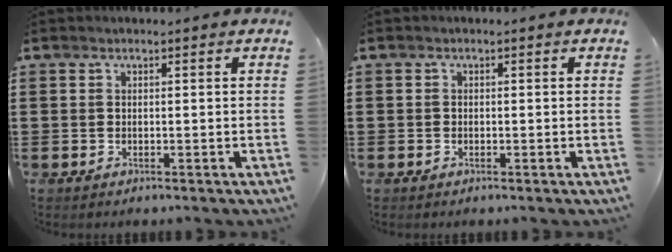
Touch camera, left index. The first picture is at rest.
{"total": 0.6, "force": [-0.4, 0.4, 0.0], "torque": [-0.002, 0.002, -0.009]}